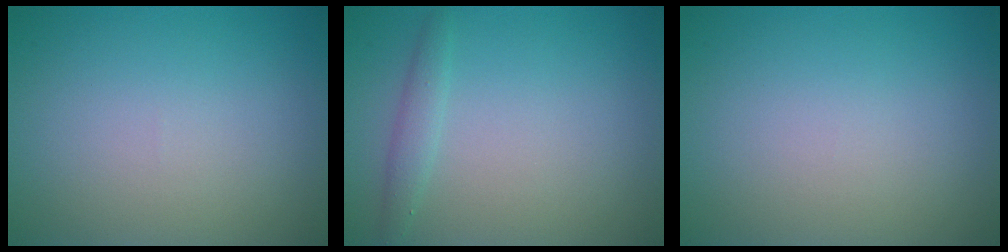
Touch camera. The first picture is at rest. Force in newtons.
{"total": 1.4, "press": 1.4, "slide": 0.0}
{"total": 0.0}